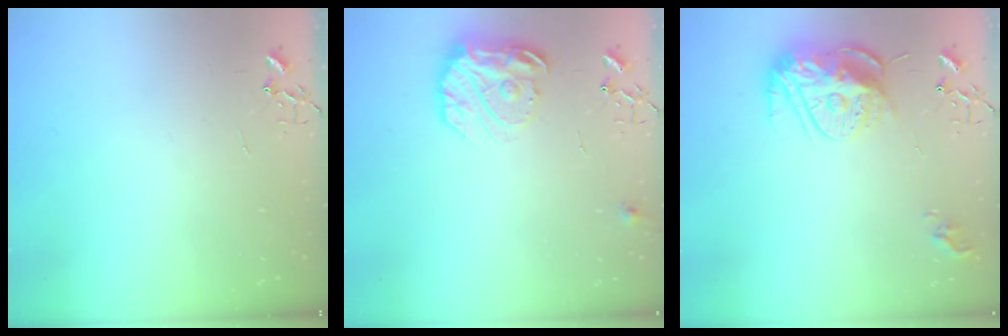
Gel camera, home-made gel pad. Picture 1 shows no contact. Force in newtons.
{"total": 16.2, "press": 16.1, "slide": 1.4}
{"total": 14.8, "press": 14.7, "slide": 1.4}